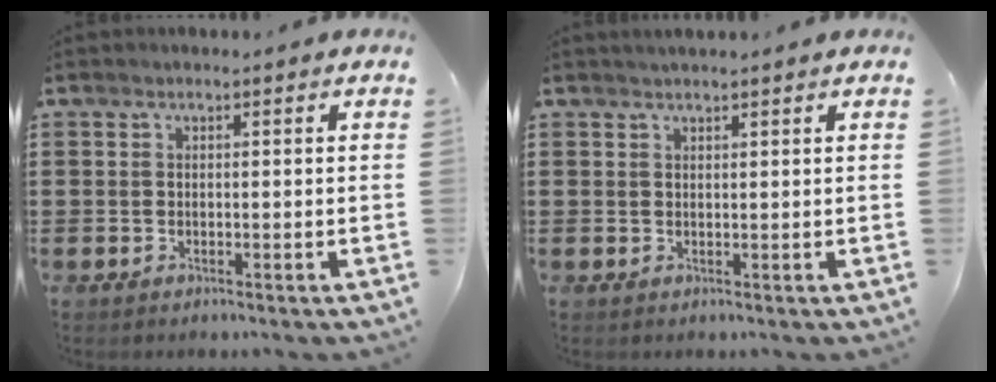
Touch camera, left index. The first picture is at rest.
{"total": 1.0, "force": [1.0, 0.2, 0.2], "torque": [-0.005, 0.000, 0.019]}